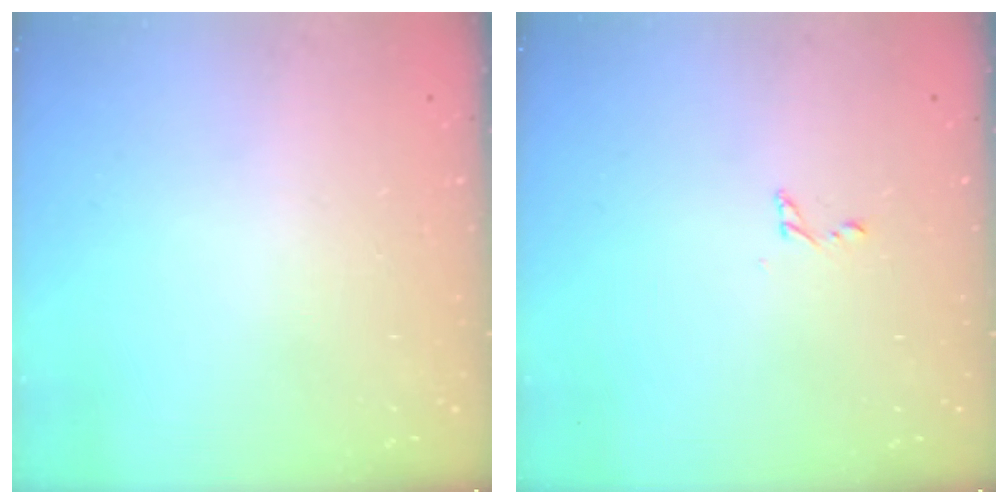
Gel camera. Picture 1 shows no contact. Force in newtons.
{"total": 2.5, "press": 2.5, "slide": 0.2}